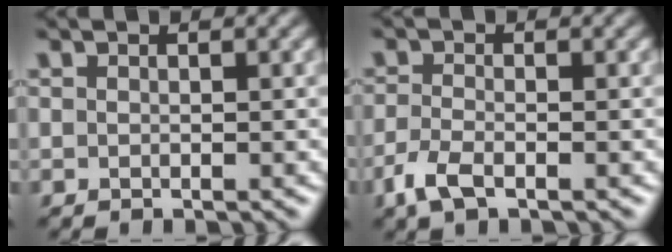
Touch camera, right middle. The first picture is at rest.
{"total": 2.7, "force": [-1.6, 1.0, 1.9], "torque": [-0.050, -0.005, -0.040]}